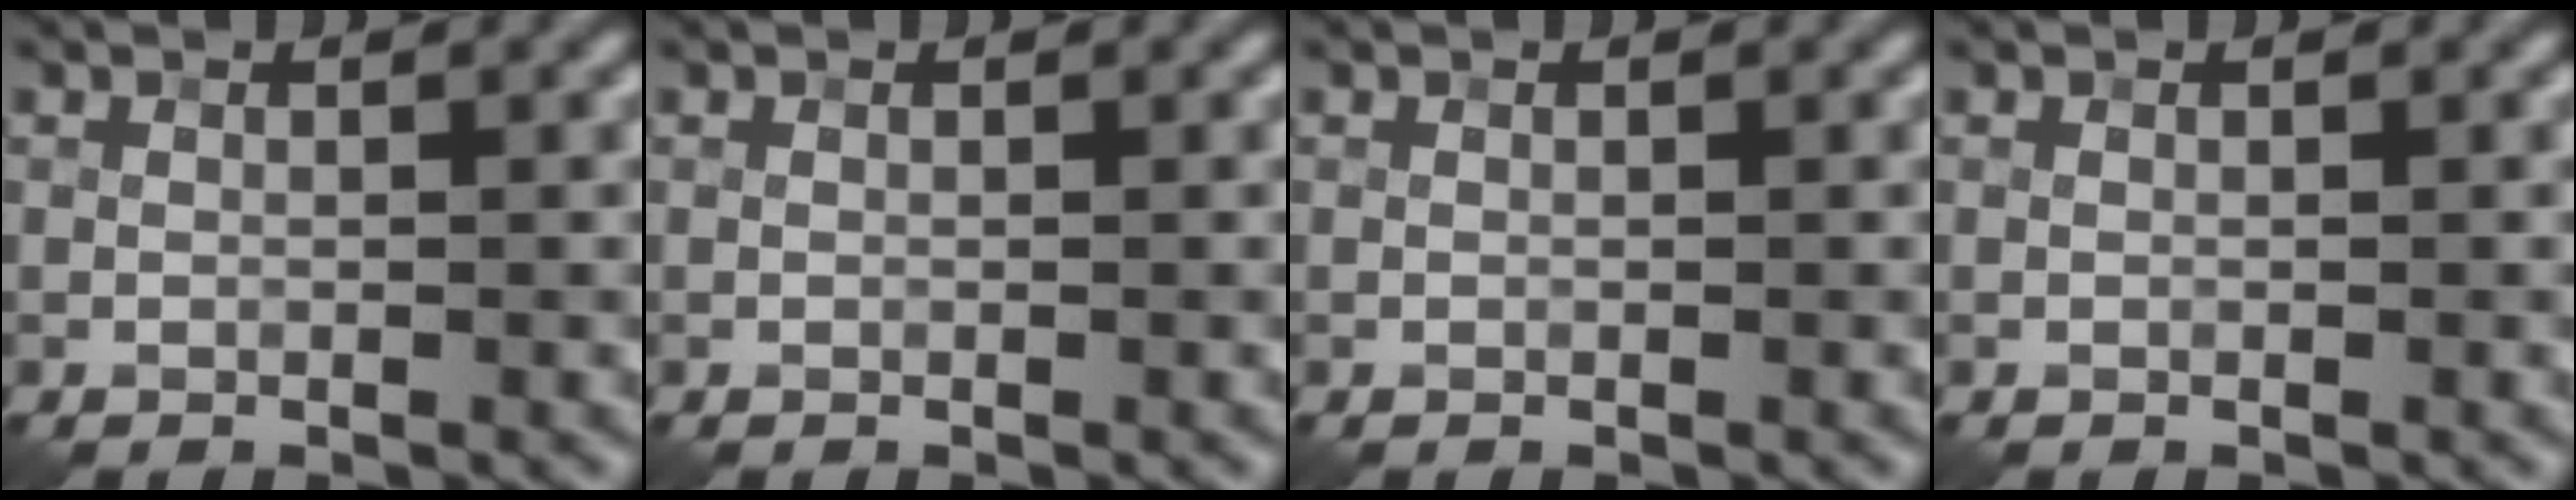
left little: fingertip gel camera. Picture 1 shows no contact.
{"total": 0.0}
{"total": 0.0}
{"total": 0.0}